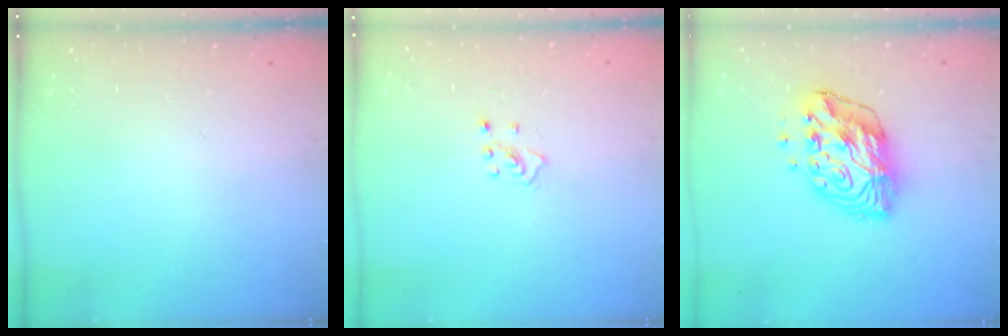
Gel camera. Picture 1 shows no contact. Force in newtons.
{"total": 2.4, "press": 2.4, "slide": 0.5}
{"total": 13.2, "press": 13.2, "slide": 1.1}